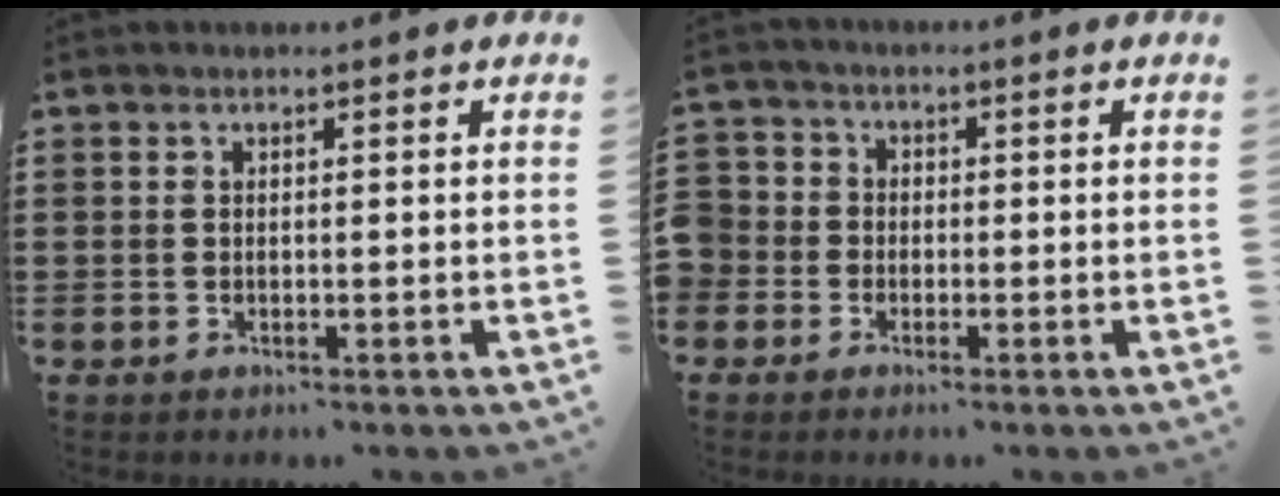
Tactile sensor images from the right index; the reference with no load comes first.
{"total": 2.6, "force": [-1.3, 2.2, 0.2], "torque": [-0.023, 0.003, -0.034]}